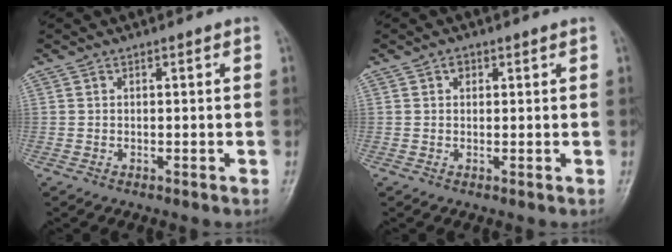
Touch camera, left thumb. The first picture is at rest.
{"total": 1.4, "force": [0.7, 0.9, 0.7], "torque": [-0.001, -0.001, 0.008]}